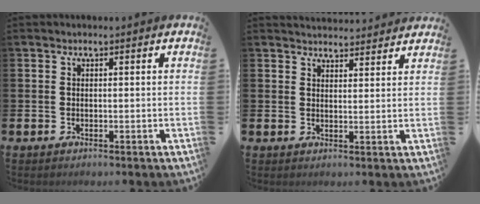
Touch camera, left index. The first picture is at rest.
{"total": 3.4, "force": [3.3, 0.7, 0.1], "torque": [0.003, -0.023, 0.058]}